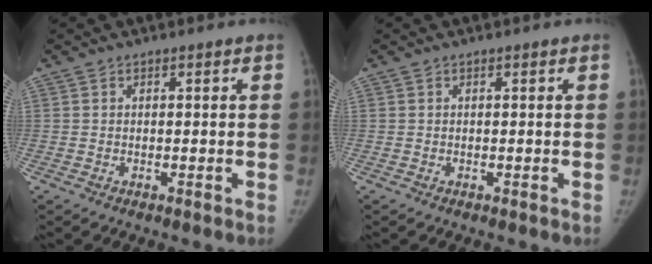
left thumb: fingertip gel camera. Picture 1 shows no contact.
{"total": 0.0}